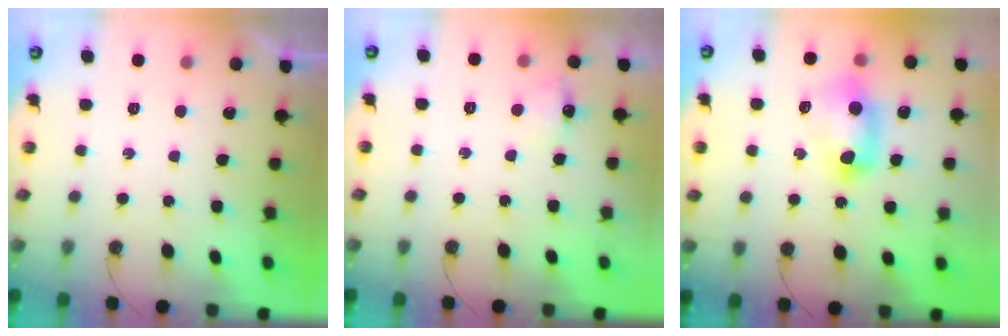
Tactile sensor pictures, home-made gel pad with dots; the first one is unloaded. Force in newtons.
{"total": 6.0, "press": 5.9, "slide": 1.2}
{"total": 18.0, "press": 13.2, "slide": 12.2}